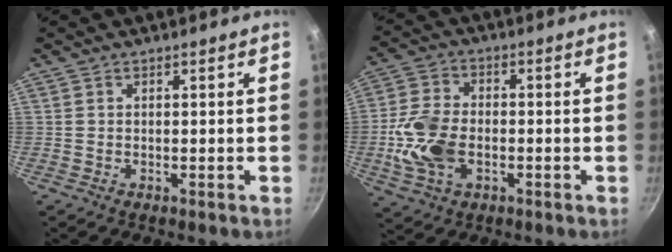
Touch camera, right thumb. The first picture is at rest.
{"total": 11.6, "force": [-2.2, 7.6, 8.6], "torque": [-0.164, 0.015, -0.046]}